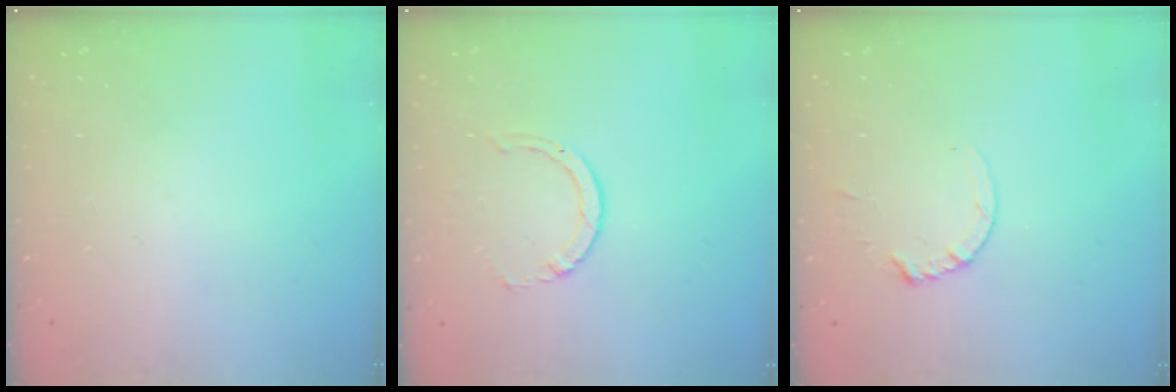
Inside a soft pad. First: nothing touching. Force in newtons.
{"total": 2.9, "press": 2.9, "slide": 0.4}
{"total": 1.8, "press": 1.7, "slide": 0.2}